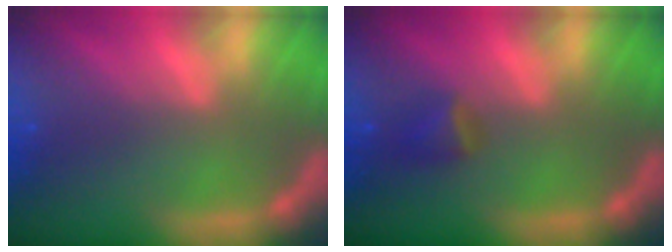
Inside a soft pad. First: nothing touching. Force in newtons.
{"total": 1.9}